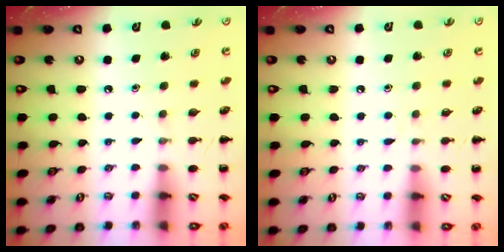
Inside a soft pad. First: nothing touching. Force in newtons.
{"total": 2.9, "press": 2.7, "slide": 1.0}